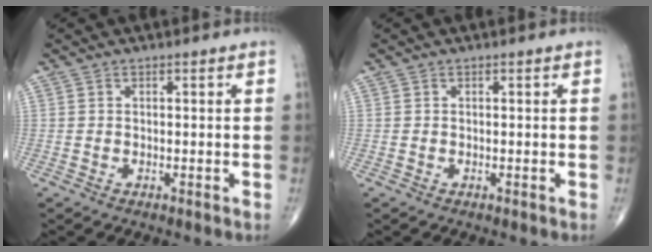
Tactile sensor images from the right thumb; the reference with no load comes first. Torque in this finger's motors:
{"motor_torque": [-0.08, -0.12, 0.26, 0.20, -0.01]}